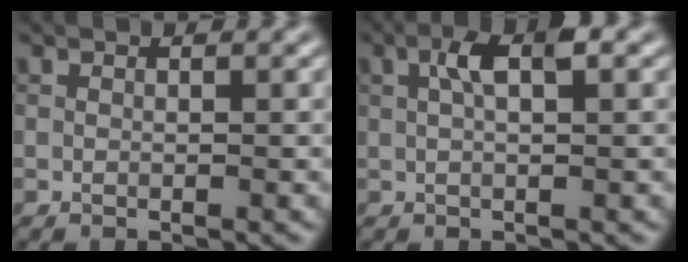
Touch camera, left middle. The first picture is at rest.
{"total": 3.0, "force": [0.7, 0.9, 2.7], "torque": [-0.051, 0.011, 0.008]}